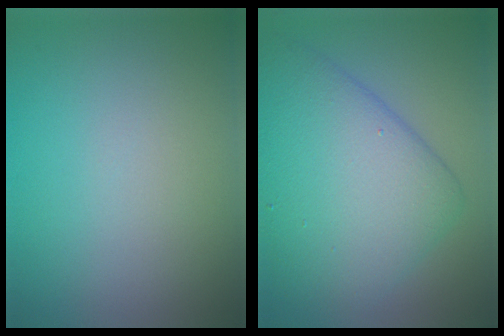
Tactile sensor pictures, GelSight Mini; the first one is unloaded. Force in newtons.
{"total": 8.5, "press": 8.5, "slide": 0.4}